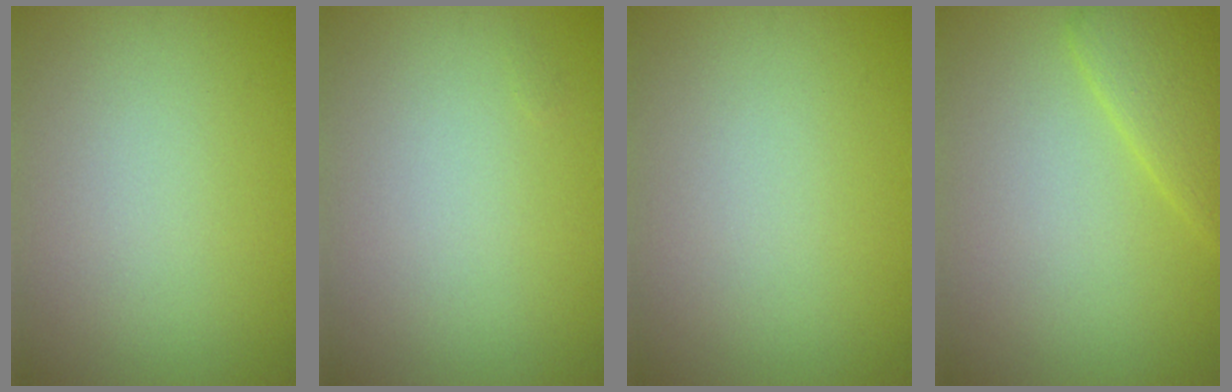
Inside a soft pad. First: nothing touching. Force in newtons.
{"total": 0.0}
{"total": 0.0}
{"total": 2.8, "press": 2.8, "slide": 0.2}